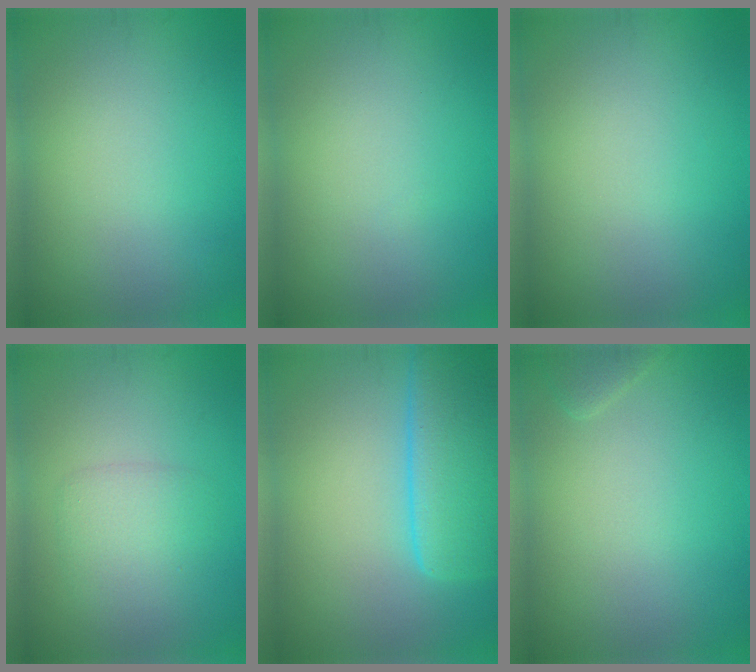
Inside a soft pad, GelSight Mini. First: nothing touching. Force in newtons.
{"total": 0.0}
{"total": 0.0}
{"total": 2.5, "press": 2.5, "slide": 0.3}
{"total": 8.5, "press": 8.5, "slide": 0.7}
{"total": 1.1, "press": 1.1, "slide": 0.1}